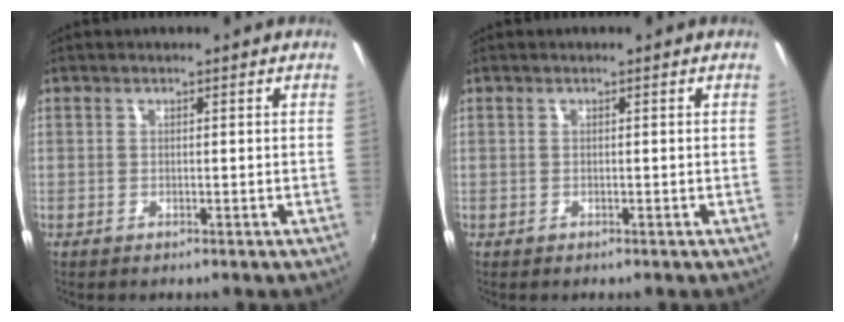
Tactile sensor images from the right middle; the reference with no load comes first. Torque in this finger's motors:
{"motor_torque": [0.04, -0.02, 0.03, 0.01]}